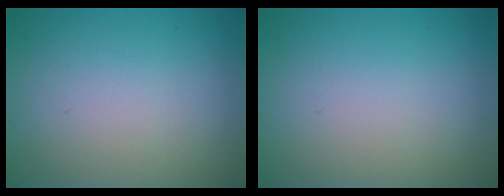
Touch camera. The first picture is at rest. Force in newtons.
{"total": 0.0}